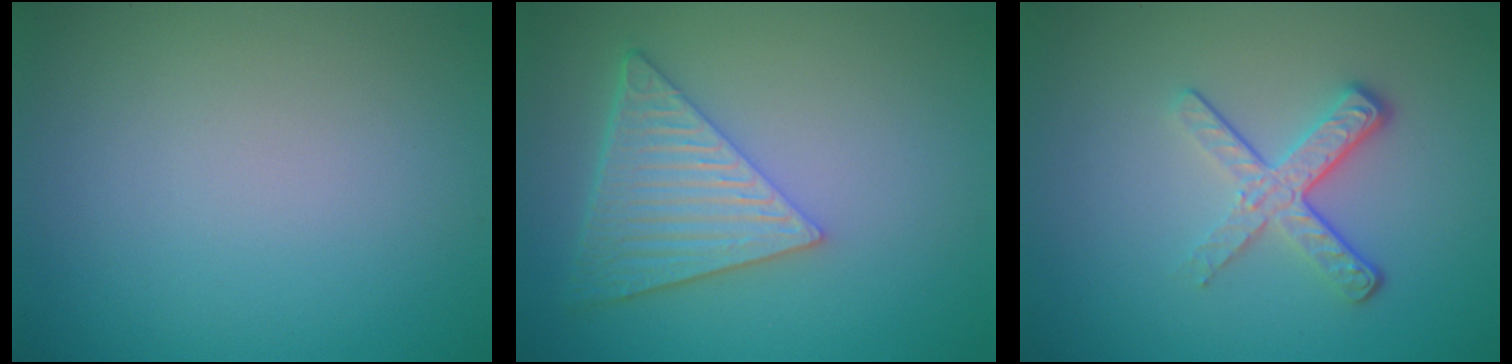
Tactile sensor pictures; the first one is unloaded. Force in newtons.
{"total": 6.1, "press": 4.6, "slide": 4.0}
{"total": 3.7, "press": 2.5, "slide": 2.7}